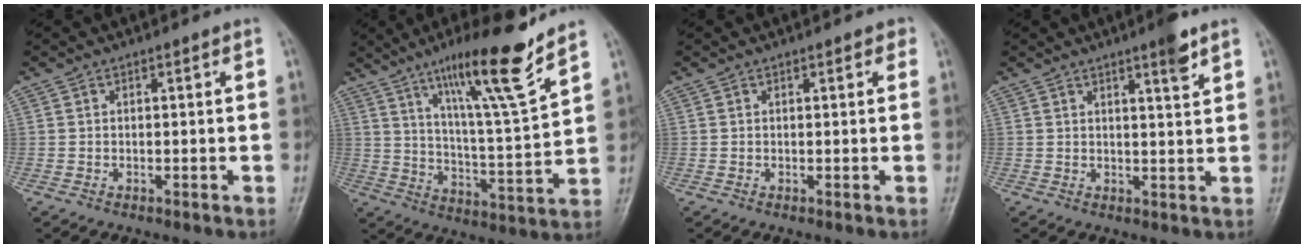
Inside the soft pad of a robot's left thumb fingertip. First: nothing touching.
{"total": 16.6, "force": [11.2, 1.0, 12.2], "torque": [-0.189, -0.067, 0.187]}
{"total": 1.4, "force": [0.7, 0.7, 1.0], "torque": [-0.003, 0.001, 0.006]}
{"total": 4.4, "force": [2.9, 0.4, 3.3], "torque": [-0.043, -0.019, 0.042]}